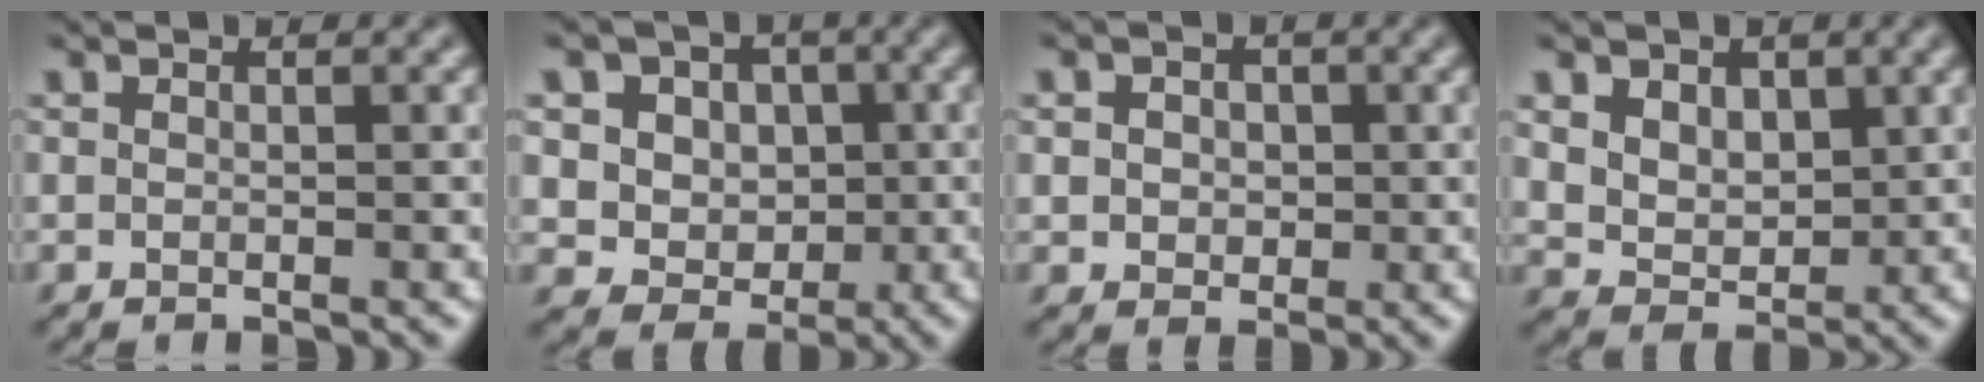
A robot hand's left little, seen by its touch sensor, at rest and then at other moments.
{"total": 7.1, "force": [1.8, 6.1, 3.2], "torque": [-0.054, 0.007, 0.020]}
{"total": 3.0, "force": [0.4, 2.5, 1.6], "torque": [-0.023, 0.008, -0.008]}
{"total": 5.8, "force": [2.4, 4.4, 2.8], "torque": [-0.072, 0.005, 0.044]}